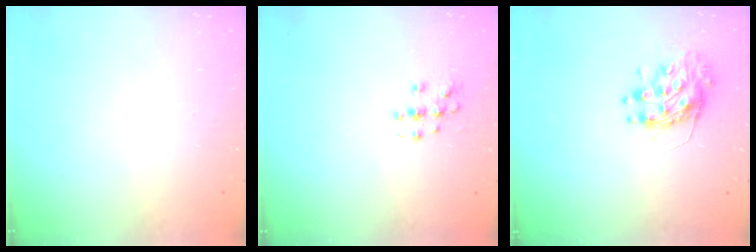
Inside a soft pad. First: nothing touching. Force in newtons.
{"total": 3.1, "press": 3.0, "slide": 0.3}
{"total": 10.9, "press": 10.8, "slide": 0.8}